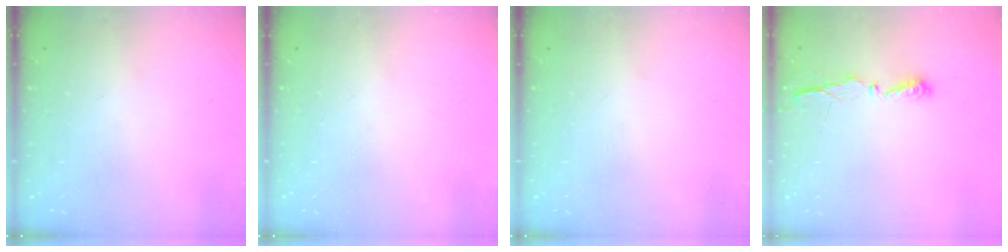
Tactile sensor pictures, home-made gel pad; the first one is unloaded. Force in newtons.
{"total": 0.0}
{"total": 0.0}
{"total": 4.5, "press": 4.5, "slide": 0.4}